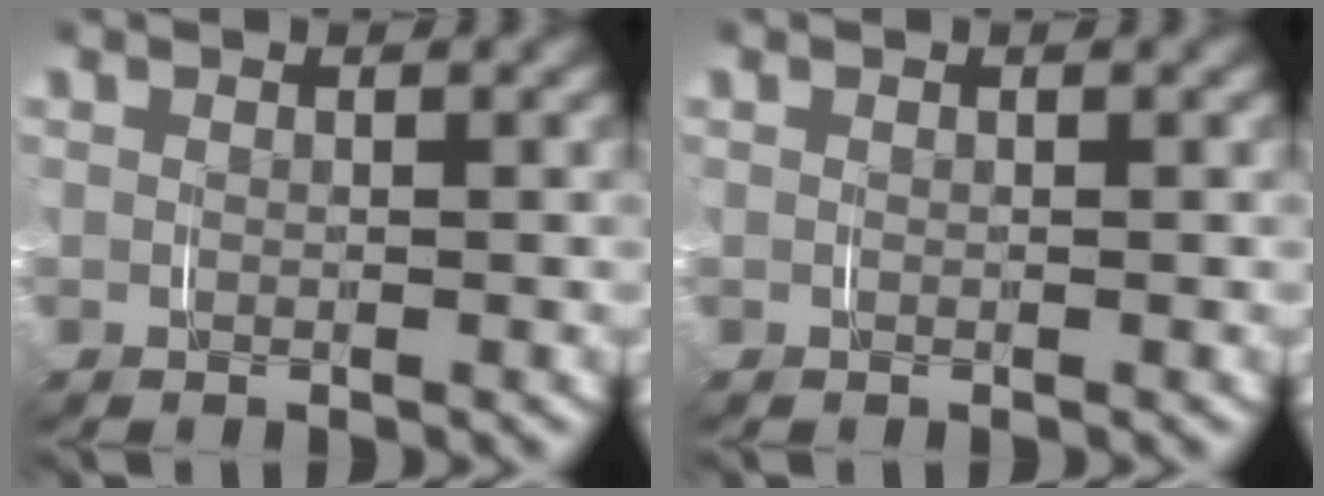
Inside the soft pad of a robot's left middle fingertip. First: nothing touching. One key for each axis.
{"total": 0.0}